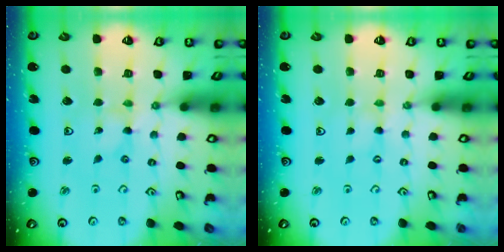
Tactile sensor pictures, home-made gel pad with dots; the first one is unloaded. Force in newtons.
{"total": 0.0}